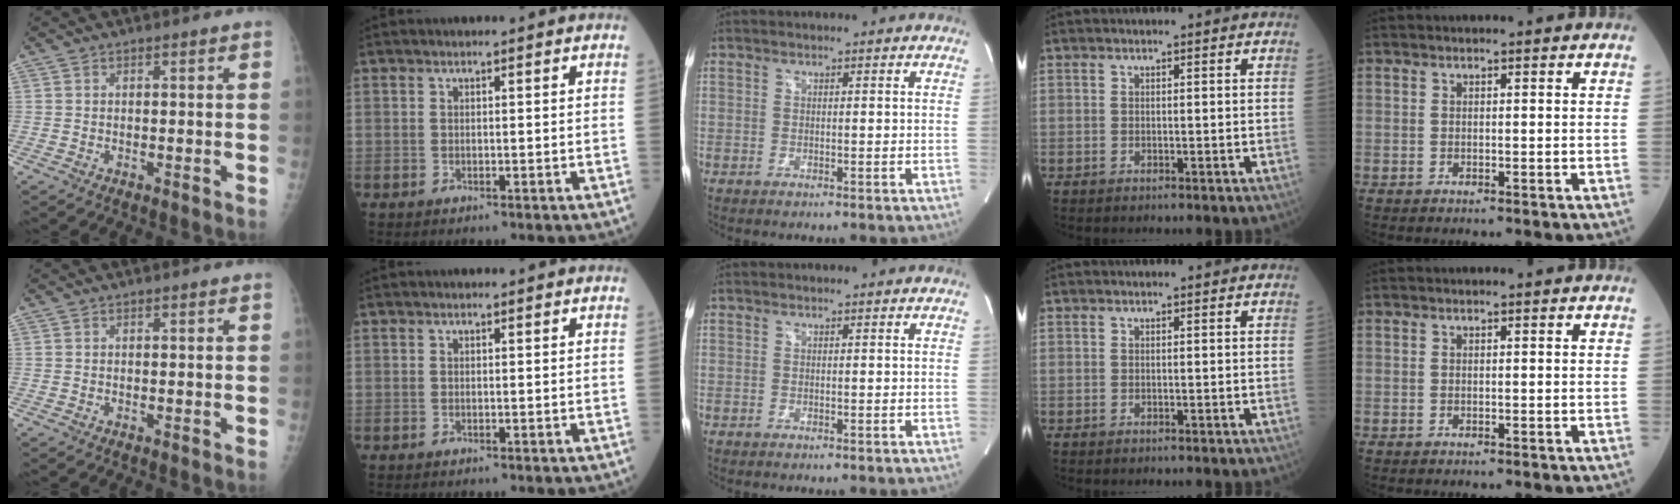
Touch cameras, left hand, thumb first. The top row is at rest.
{}